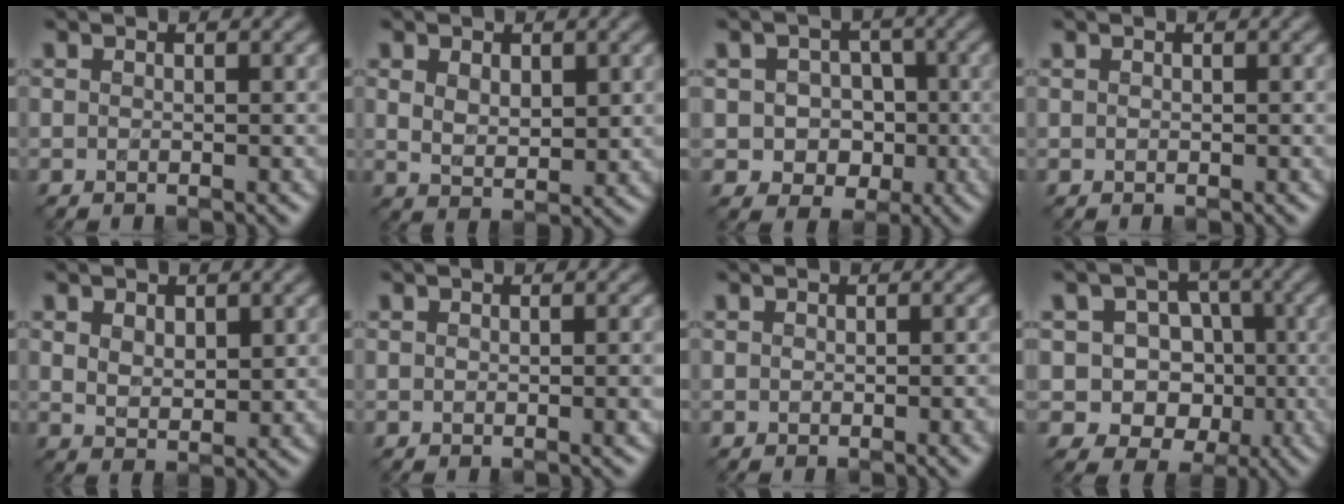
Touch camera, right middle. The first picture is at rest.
{"total": 3.0, "force": [1.0, 1.8, 2.2], "torque": [-0.045, -0.007, 0.024]}
{"total": 4.1, "force": [-0.6, 3.6, 1.8], "torque": [-0.006, 0.001, -0.021]}
{"total": 0.0}
{"total": 2.8, "force": [1.0, 1.7, 1.9], "torque": [-0.037, -0.006, 0.022]}
{"total": 1.2, "force": [-0.1, 0.6, 1.1], "torque": [-0.014, -0.002, 0.001]}
{"total": 2.1, "force": [-0.3, 1.0, 1.7], "torque": [-0.024, -0.007, -0.002]}
{"total": 7.4, "force": [-0.8, 6.8, 2.8], "torque": [-0.028, 0.024, -0.040]}